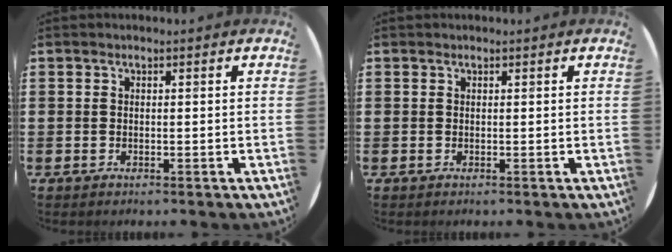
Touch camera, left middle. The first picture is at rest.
{"total": 0.0}